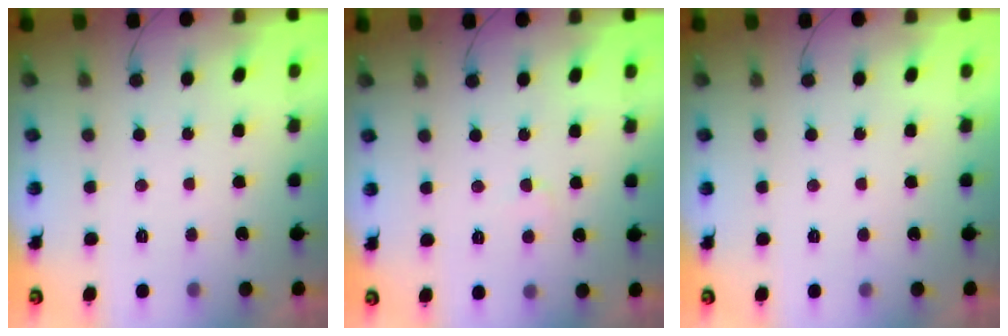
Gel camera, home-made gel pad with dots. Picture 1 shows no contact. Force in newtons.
{"total": 2.7, "press": 2.7, "slide": 0.2}
{"total": 1.9, "press": 1.9, "slide": 0.1}